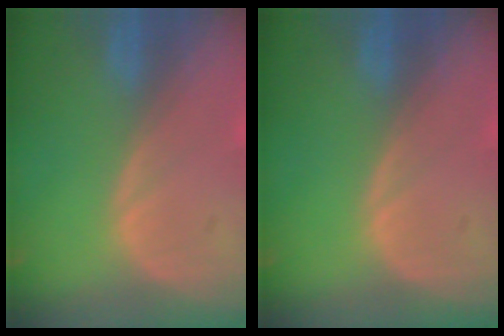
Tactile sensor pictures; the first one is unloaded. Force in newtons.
{"total": 0.0}